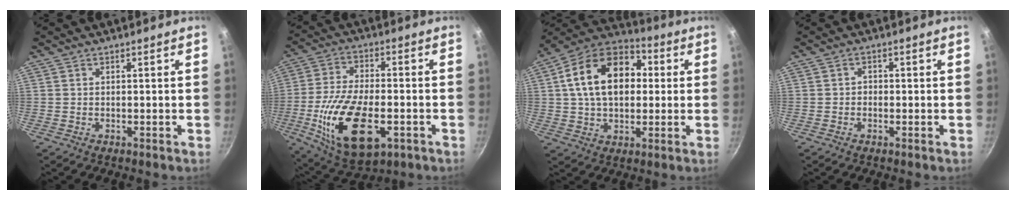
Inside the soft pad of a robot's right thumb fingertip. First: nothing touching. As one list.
[{"total": 19.4, "force": [-5.7, 9.6, 15.8], "torque": [-0.291, 0.005, -0.084]}, {"total": 18.8, "force": [2.9, 12.5, 13.8], "torque": [-0.209, 0.022, 0.041]}, {"total": 1.2, "force": [-0.4, 1.1, 0.4], "torque": [0.009, 0.006, -0.013]}]